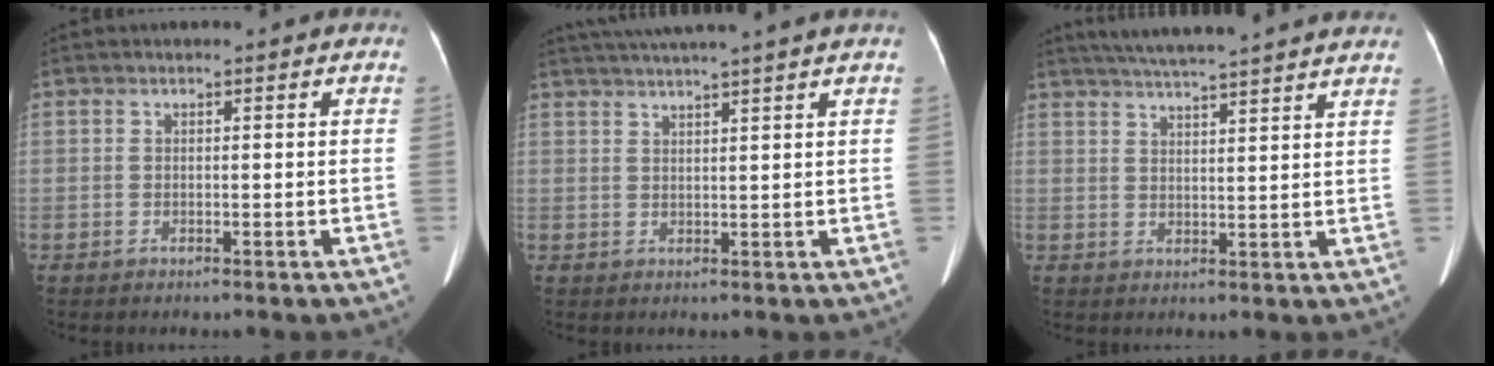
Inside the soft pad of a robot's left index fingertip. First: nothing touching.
{"total": 8.4, "force": [7.2, -1.7, 4.1], "torque": [-0.065, 0.019, 0.100]}
{"total": 16.7, "force": [15.0, -0.2, 7.3], "torque": [-0.124, 0.014, 0.196]}